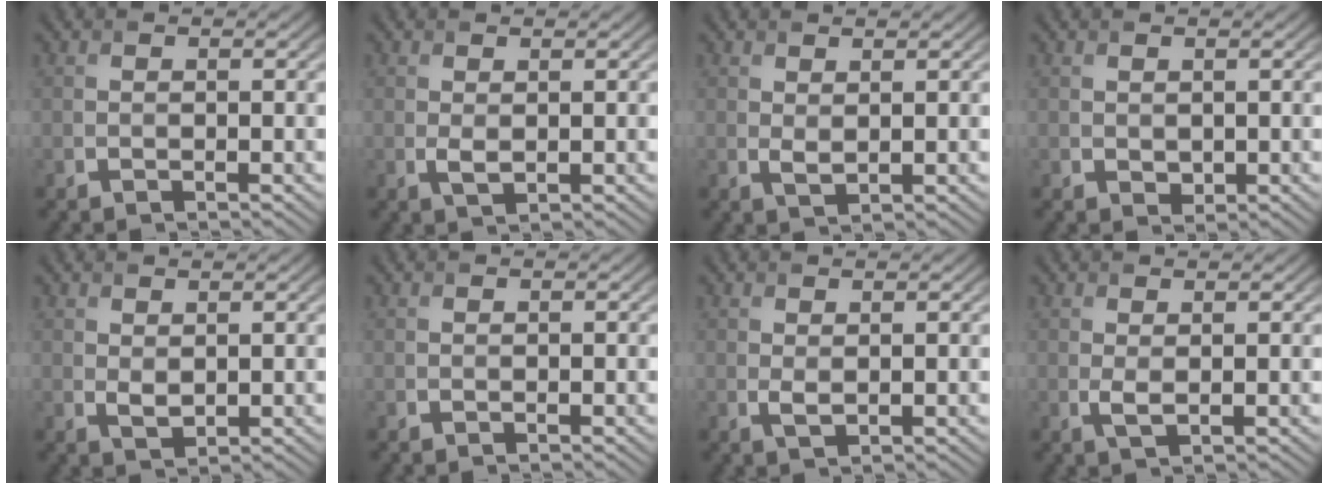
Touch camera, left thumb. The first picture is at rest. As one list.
[{"total": 1.3, "force": [0.2, 0.6, 1.1], "torque": [-0.026, -0.003, 0.008]}, {"total": 1.3, "force": [0.9, 0.4, 0.9], "torque": [-0.024, -0.006, 0.020]}, {"total": 0.9, "force": [0.3, 0.7, 0.4], "torque": [-0.010, -0.006, 0.011]}, {"total": 1.5, "force": [0.8, 0.7, 1.0], "torque": [-0.024, -0.006, 0.020]}, {"total": 0.0}, {"total": 1.1, "force": [0.5, 0.4, 1.0], "torque": [-0.025, -0.003, 0.012]}, {"total": 1.4, "force": [0.4, 0.4, 1.3], "torque": [-0.031, -0.001, 0.010]}]